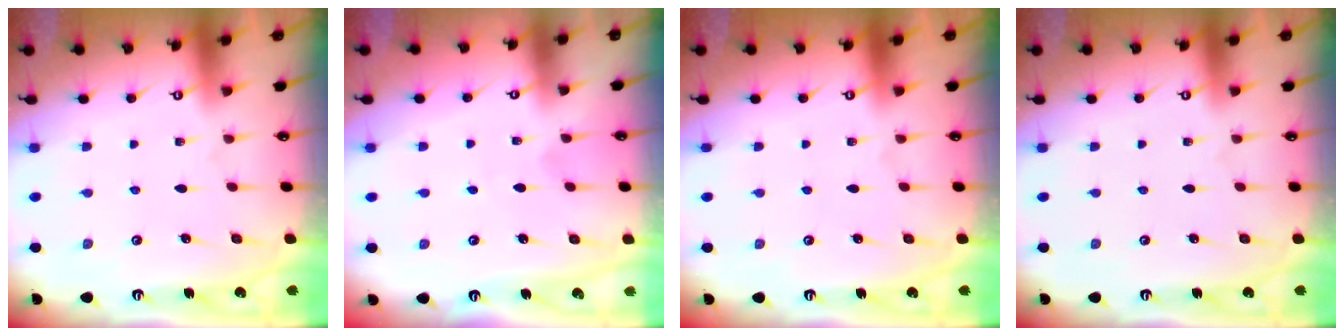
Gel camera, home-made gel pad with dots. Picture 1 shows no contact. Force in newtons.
{"total": 2.5, "press": 2.5, "slide": 0.2}
{"total": 0.0}
{"total": 0.0}